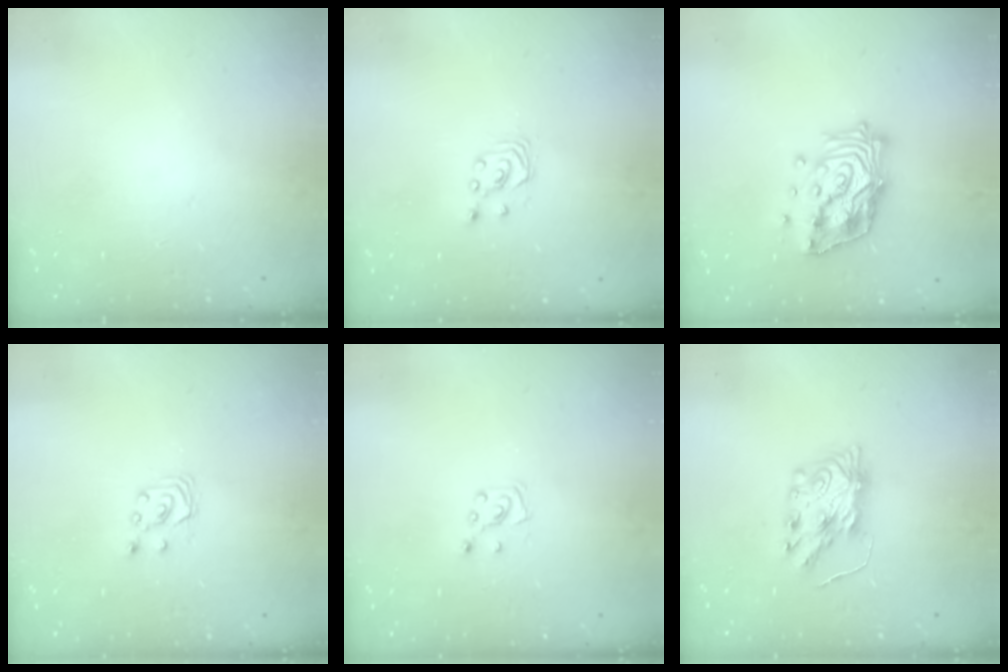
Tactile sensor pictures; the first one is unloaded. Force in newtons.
{"total": 2.1, "press": 2.1, "slide": 0.3}
{"total": 16.6, "press": 16.4, "slide": 2.7}
{"total": 2.6, "press": 2.6, "slide": 0.3}
{"total": 5.9, "press": 5.8, "slide": 0.7}
{"total": 8.4, "press": 8.4, "slide": 0.5}